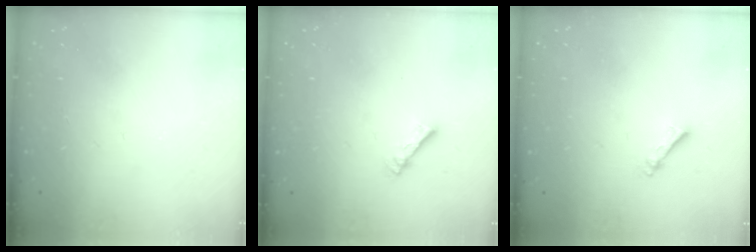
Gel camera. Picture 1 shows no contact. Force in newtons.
{"total": 2.3, "press": 2.2, "slide": 0.4}
{"total": 2.5, "press": 2.5, "slide": 0.4}